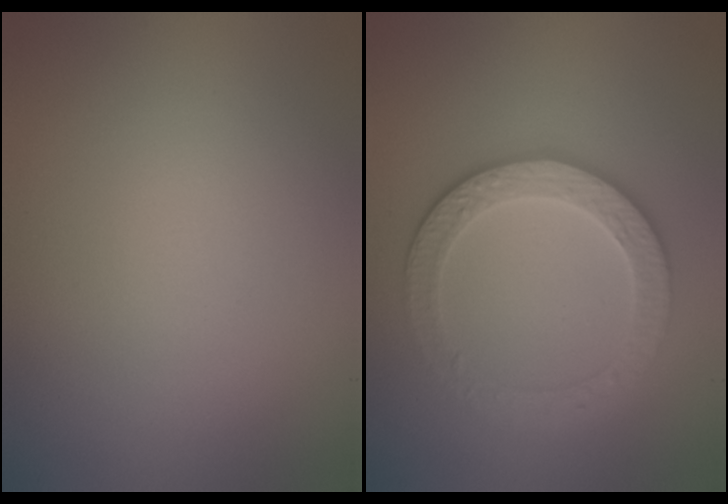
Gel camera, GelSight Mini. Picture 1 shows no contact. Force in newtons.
{"total": 4.2, "press": 3.8, "slide": 1.8}